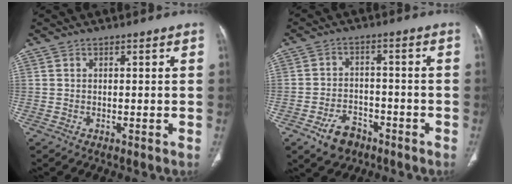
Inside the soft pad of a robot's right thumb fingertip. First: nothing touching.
{"total": 6.8, "force": [-4.1, 4.5, 3.1], "torque": [-0.040, 0.027, -0.063]}